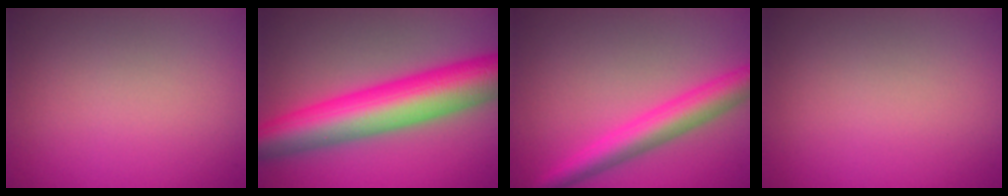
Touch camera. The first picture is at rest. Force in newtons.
{"total": 10.7, "press": 10.7, "slide": 0.1}
{"total": 4.8, "press": 4.8, "slide": 0.1}
{"total": 0.0}